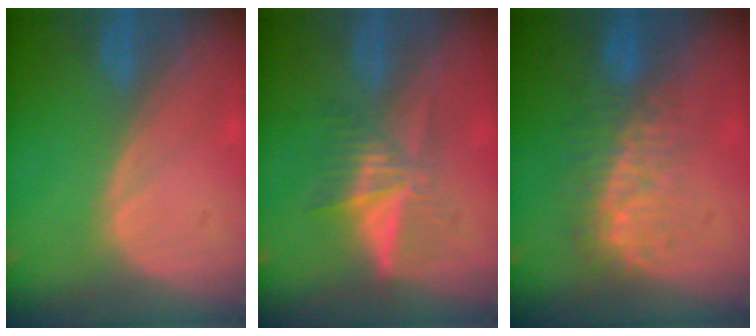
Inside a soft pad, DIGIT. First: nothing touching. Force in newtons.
{"total": 6.3, "press": 5.4, "slide": 3.2}
{"total": 8.0, "press": 7.4, "slide": 3.0}